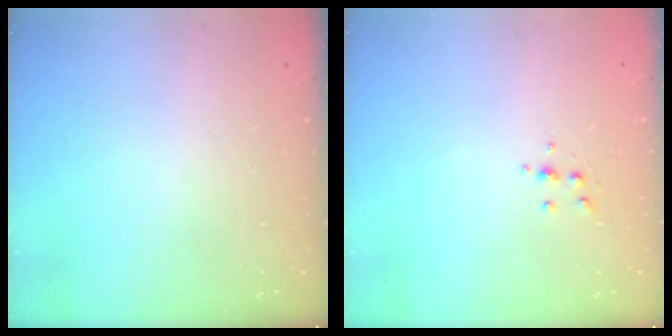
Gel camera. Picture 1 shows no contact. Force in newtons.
{"total": 4.9, "press": 4.8, "slide": 1.1}